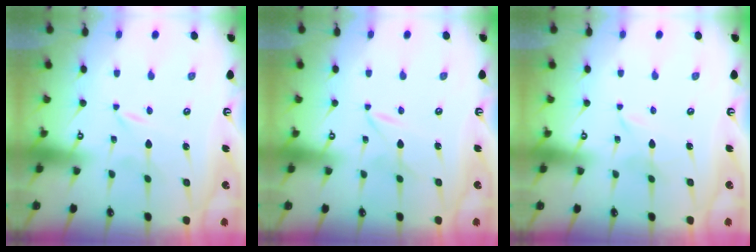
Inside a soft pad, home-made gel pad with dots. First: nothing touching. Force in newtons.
{"total": 1.9, "press": 1.9, "slide": 0.3}
{"total": 1.7, "press": 1.6, "slide": 0.2}